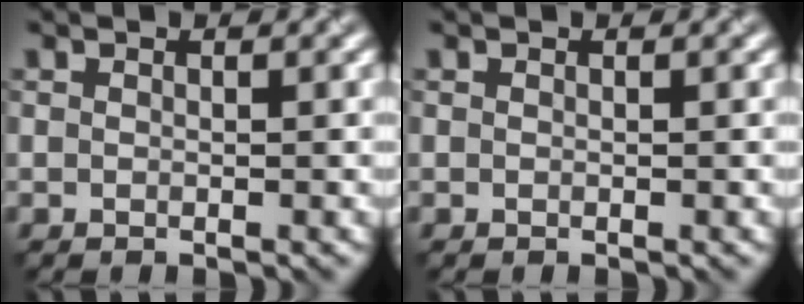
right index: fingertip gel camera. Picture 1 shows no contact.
{"total": 0.0}